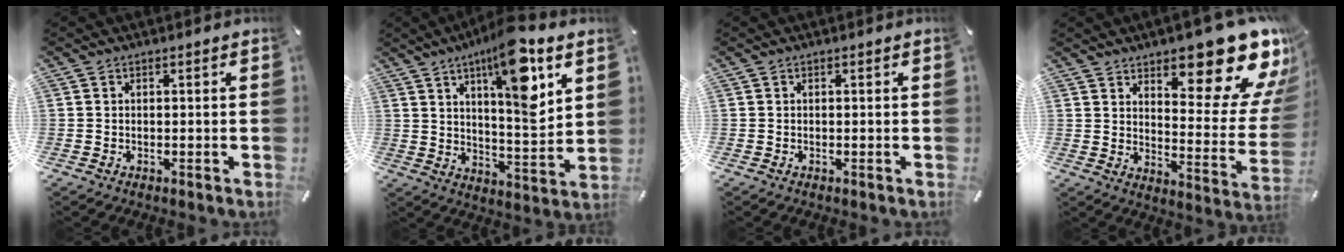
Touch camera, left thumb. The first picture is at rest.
{"total": 15.5, "force": [8.1, 4.3, 12.5], "torque": [-0.196, -0.040, 0.128]}
{"total": 0.0}
{"total": 19.1, "force": [12.9, 7.1, 12.2], "torque": [-0.134, -0.121, 0.210]}